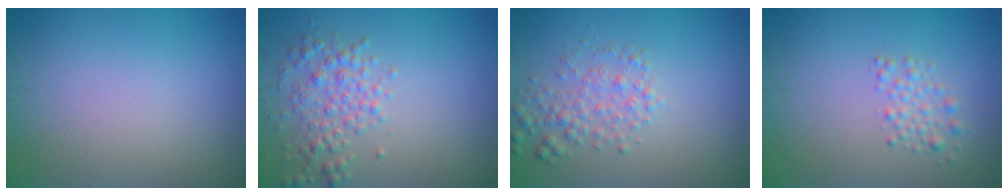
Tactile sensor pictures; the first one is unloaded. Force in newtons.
{"total": 2.8, "press": 2.8, "slide": 0.1}
{"total": 2.5, "press": 2.5, "slide": 0.1}
{"total": 1.7, "press": 1.7, "slide": 0.0}